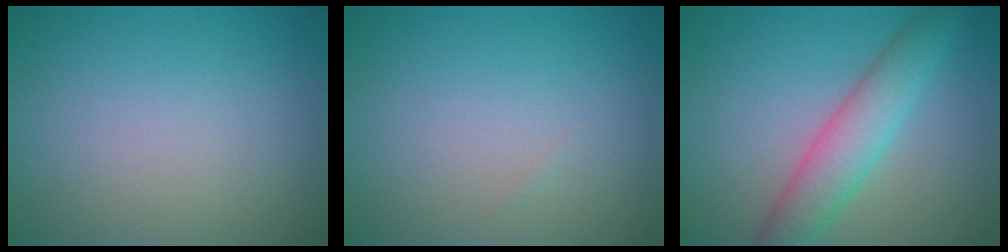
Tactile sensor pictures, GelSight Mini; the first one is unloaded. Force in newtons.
{"total": 0.0}
{"total": 4.8, "press": 4.8, "slide": 0.3}